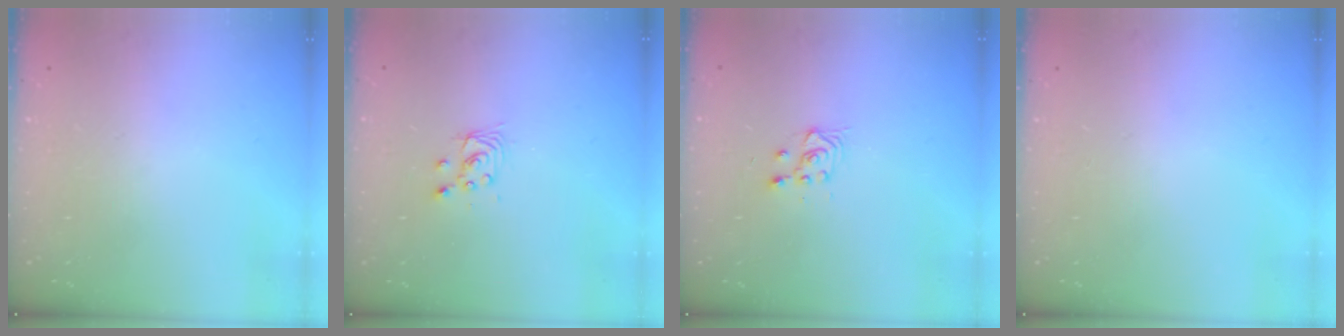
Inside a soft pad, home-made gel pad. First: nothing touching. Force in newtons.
{"total": 2.7, "press": 2.7, "slide": 0.2}
{"total": 3.6, "press": 3.3, "slide": 1.4}
{"total": 0.0}